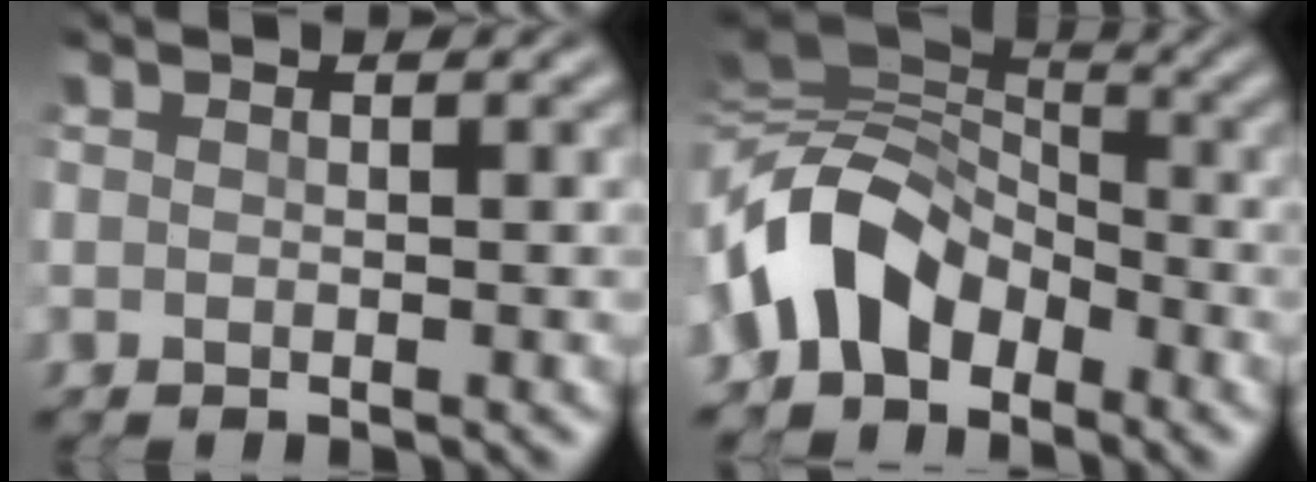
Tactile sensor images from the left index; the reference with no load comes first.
{"total": 7.1, "force": [-2.9, 4.7, 4.5], "torque": [-0.077, 0.012, -0.066]}